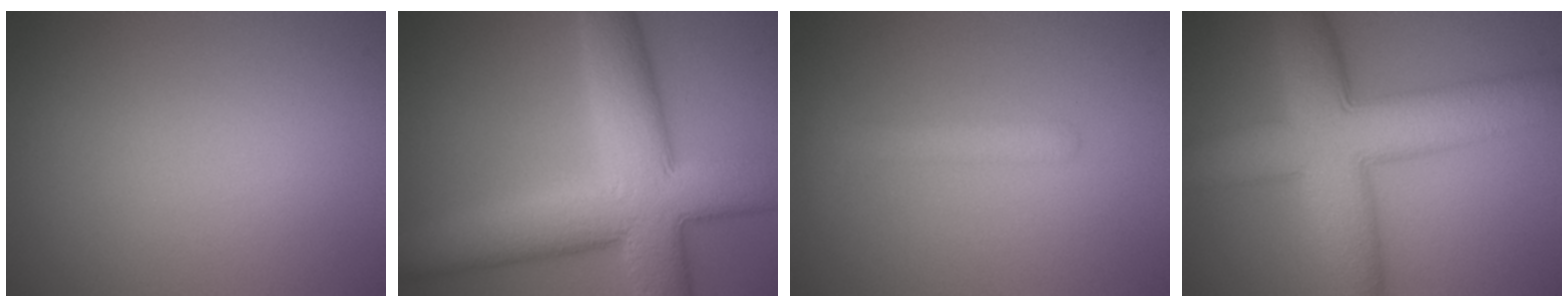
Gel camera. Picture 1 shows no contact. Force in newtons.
{"total": 11.1, "press": 11.1, "slide": 0.5}
{"total": 1.7, "press": 1.7, "slide": 0.1}
{"total": 10.2, "press": 10.2, "slide": 0.2}